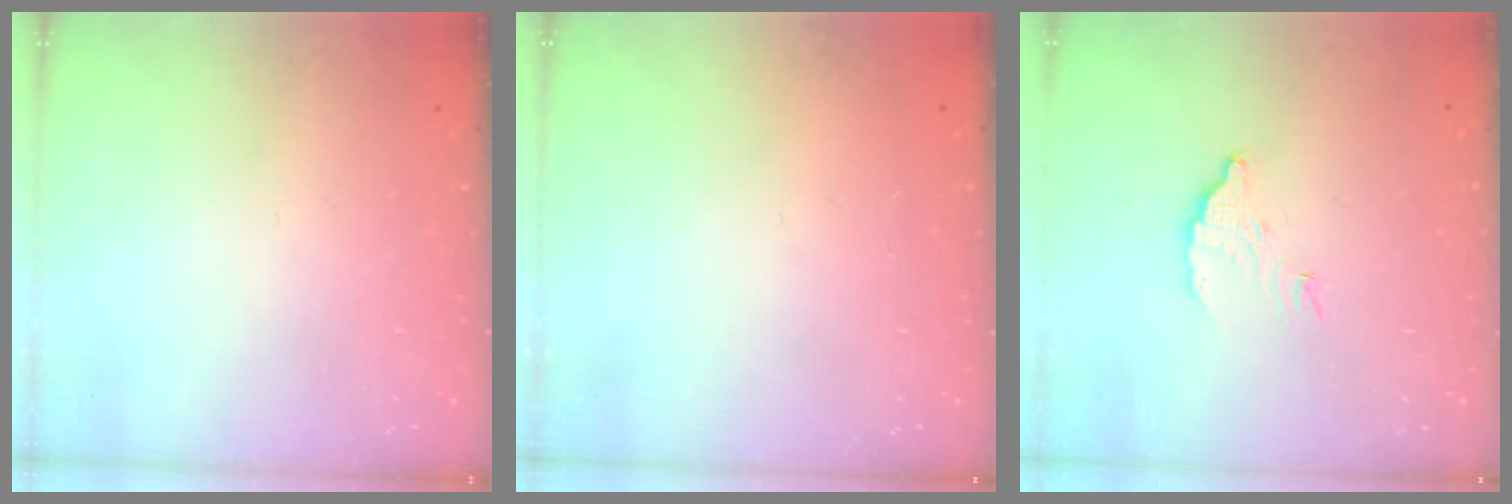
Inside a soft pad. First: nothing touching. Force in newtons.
{"total": 2.2, "press": 2.2, "slide": 0.1}
{"total": 6.3, "press": 6.3, "slide": 0.2}